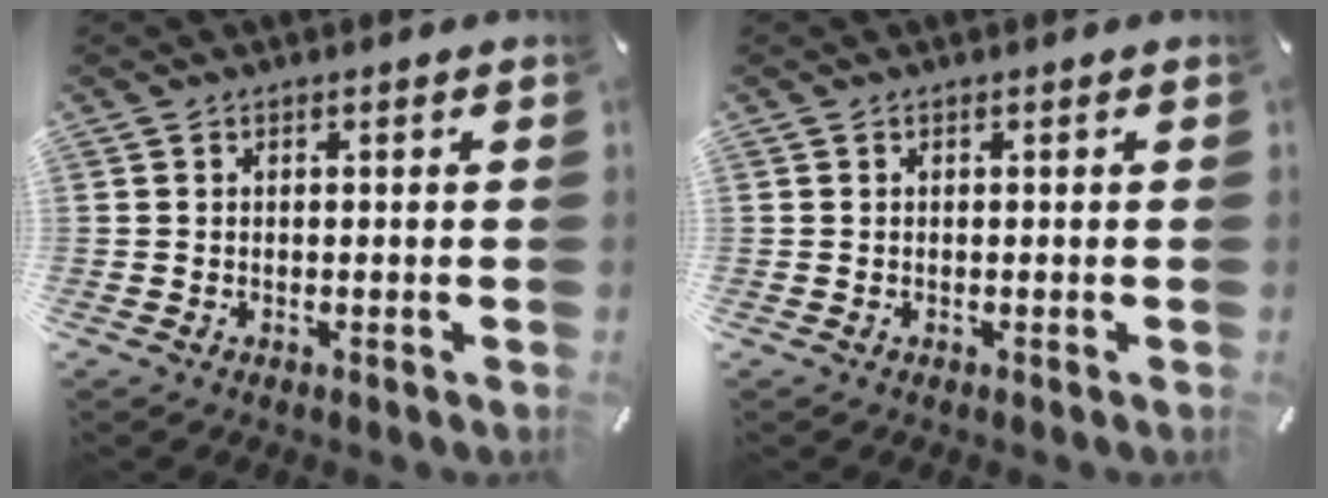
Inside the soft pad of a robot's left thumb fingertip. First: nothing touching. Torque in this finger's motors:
{"motor_torque": [-0.02, -0.01, 0.00, 0.00, 0.00]}